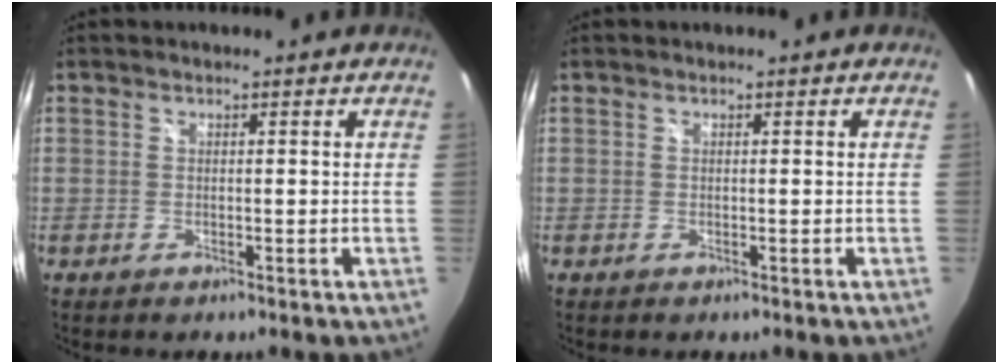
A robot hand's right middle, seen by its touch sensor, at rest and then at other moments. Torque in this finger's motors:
{"motor_torque": [0.00, 0.00, 0.00, 0.00]}